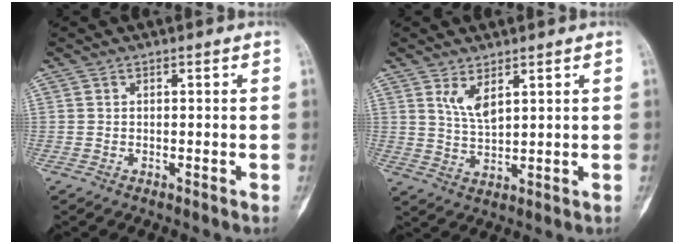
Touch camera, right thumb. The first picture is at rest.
{"total": 4.3, "force": [2.5, 1.7, 3.1], "torque": [-0.059, -0.020, 0.056]}